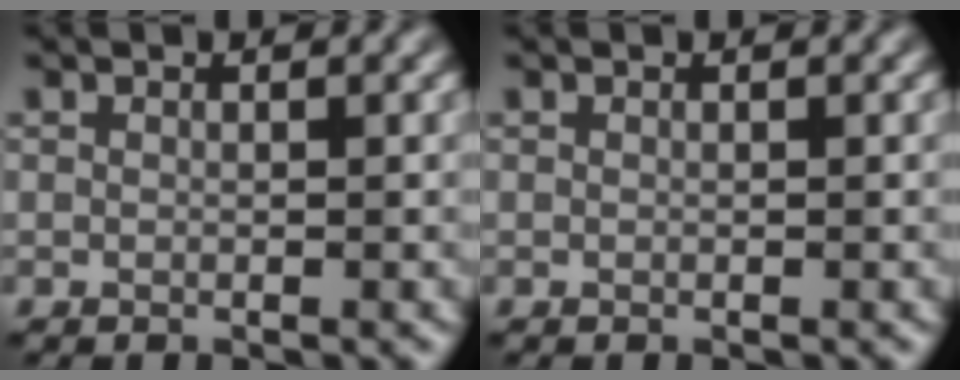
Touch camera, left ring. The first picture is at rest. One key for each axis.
{"total": 0.0}